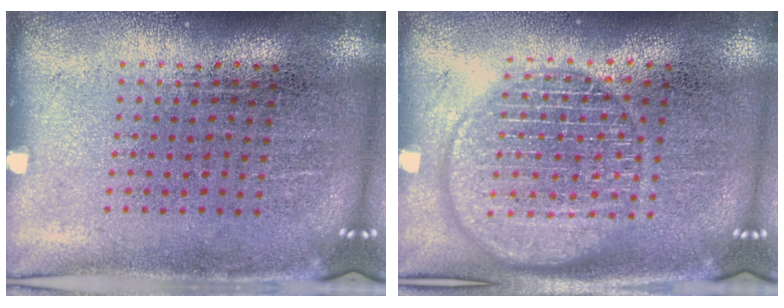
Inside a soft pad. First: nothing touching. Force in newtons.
{"total": 3.2, "press": 3.2, "slide": 0.4}